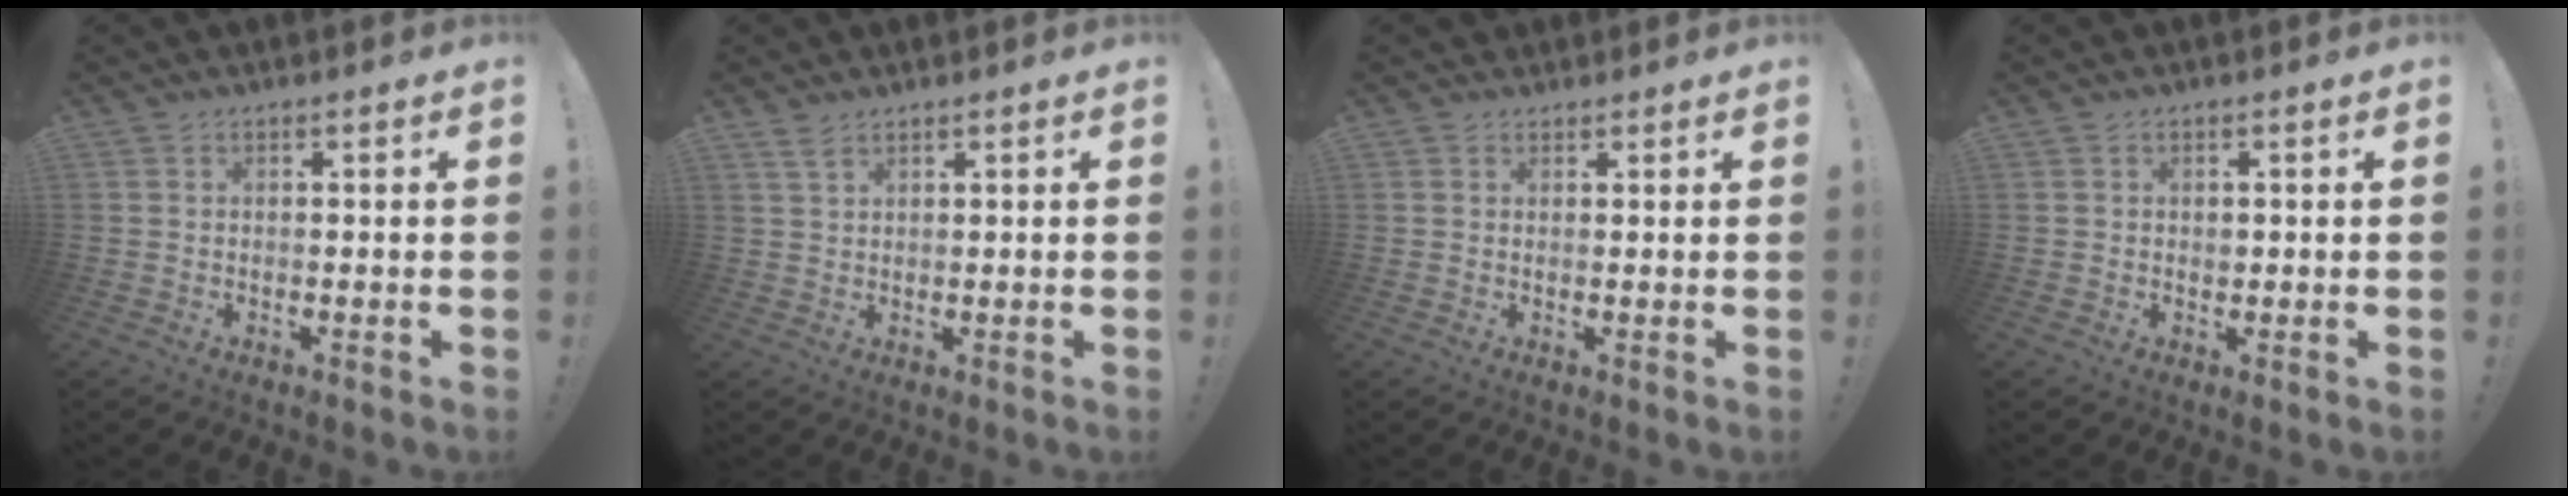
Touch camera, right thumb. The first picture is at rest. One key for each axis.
{"total": 2.6, "fx": 2.0, "fy": 0.9, "fz": 1.4, "tx": -0.024, "ty": -0.011, "tz": 0.036}
{"total": 1.6, "fx": 1.2, "fy": 1.0, "fz": 0.3, "tx": 0.002, "ty": -0.006, "tz": 0.022}
{"total": 0.8, "fx": 0.0, "fy": 0.8, "fz": 0.3, "tx": -0.003, "ty": 0.001, "tz": -0.001}